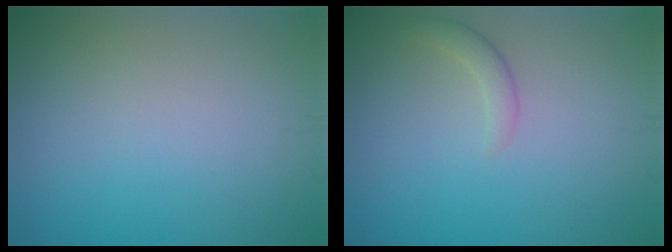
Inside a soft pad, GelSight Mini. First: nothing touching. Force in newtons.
{"total": 1.4, "press": 1.4, "slide": 0.1}